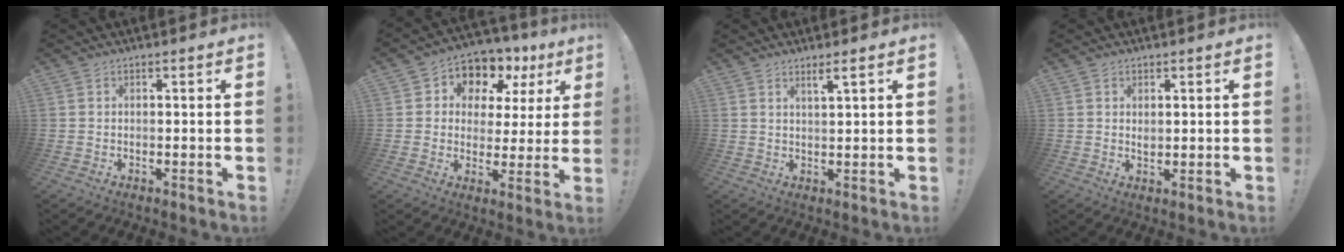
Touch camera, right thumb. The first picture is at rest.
{"total": 8.4, "force": [4.8, 6.2, 3.0], "torque": [-0.041, -0.047, 0.087]}
{"total": 3.1, "force": [2.1, 0.0, 2.3], "torque": [-0.041, -0.009, 0.033]}
{"total": 1.6, "force": [0.9, 1.2, 0.7], "torque": [-0.005, -0.002, 0.014]}